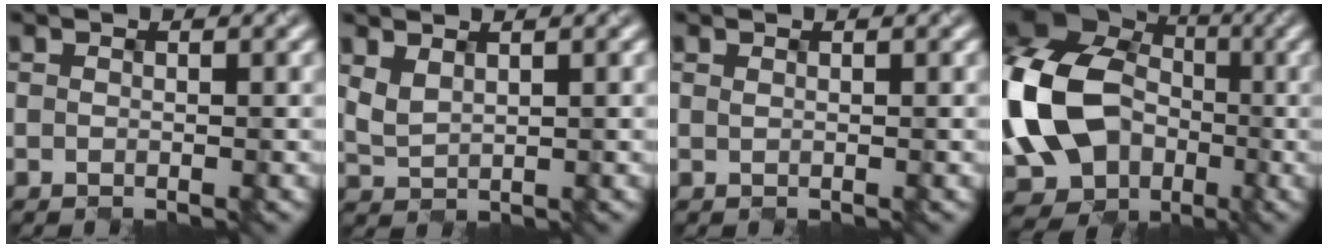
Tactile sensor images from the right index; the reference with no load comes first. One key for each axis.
{"total": 1.5, "fx": 0.9, "fy": 0.7, "fz": 0.9, "tx": -0.025, "ty": -0.001, "tz": 0.023}
{"total": 0.0}
{"total": 16.2, "fx": -2.1, "fy": 12.5, "fz": 10.0, "tx": -0.230, "ty": 0.010, "tz": -0.046}